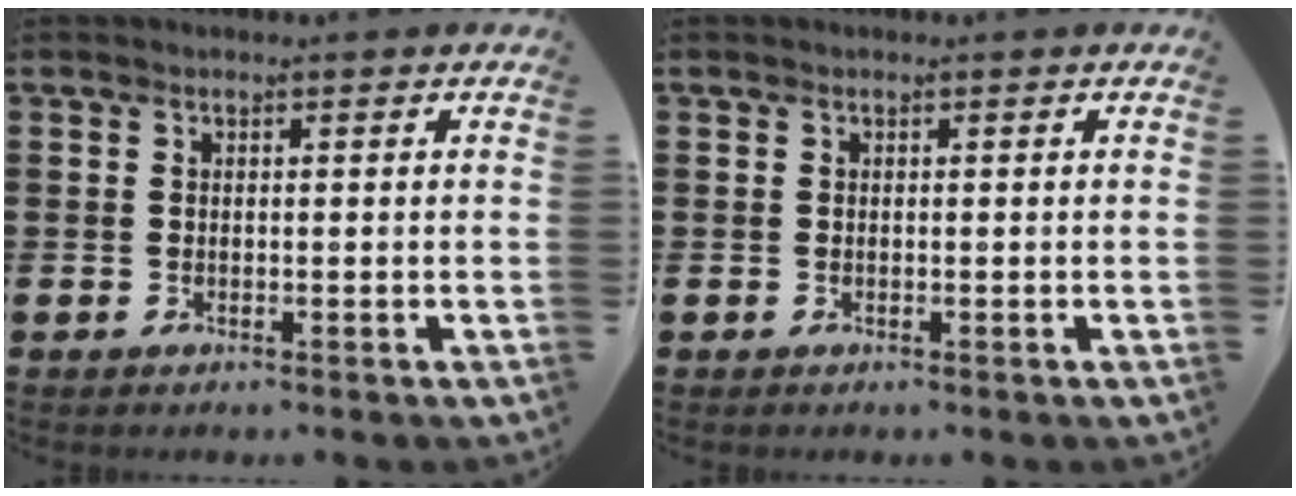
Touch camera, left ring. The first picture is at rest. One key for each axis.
{"total": 0.0}